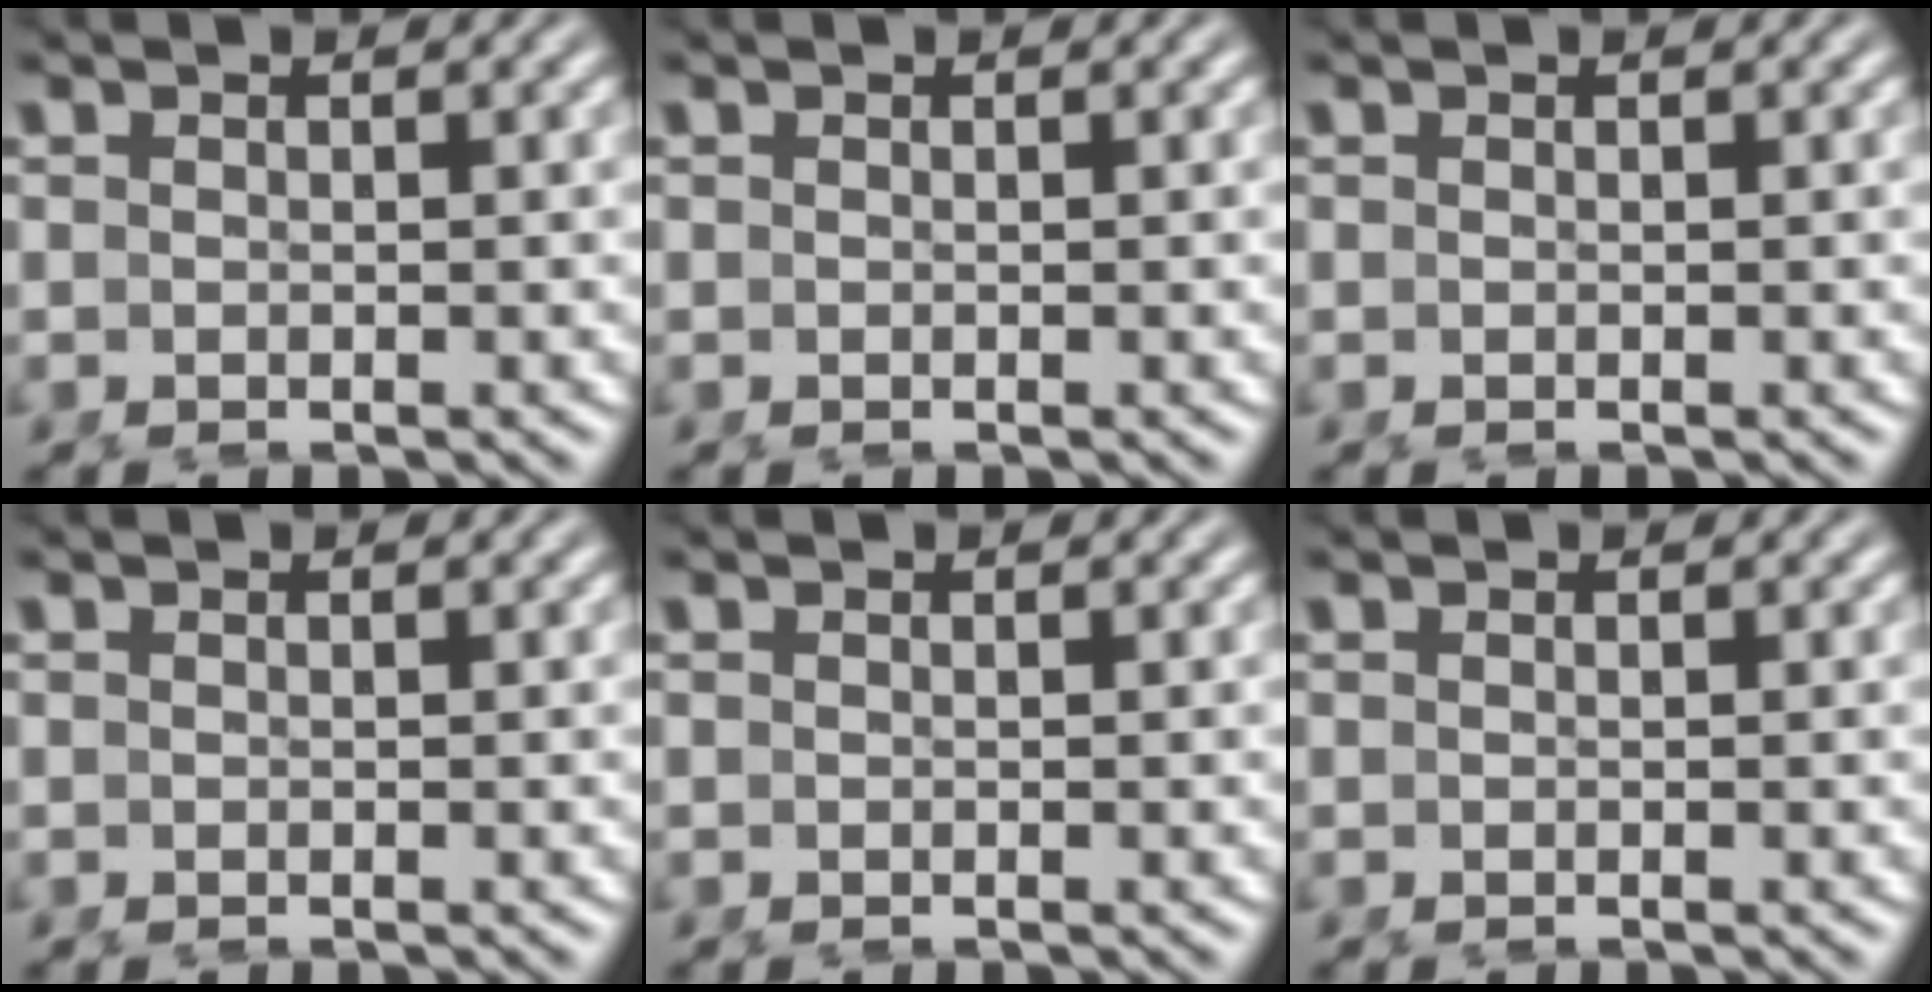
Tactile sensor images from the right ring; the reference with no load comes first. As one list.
[{"total": 0.0}, {"total": 0.0}, {"total": 0.0}, {"total": 0.0}, {"total": 0.0}]